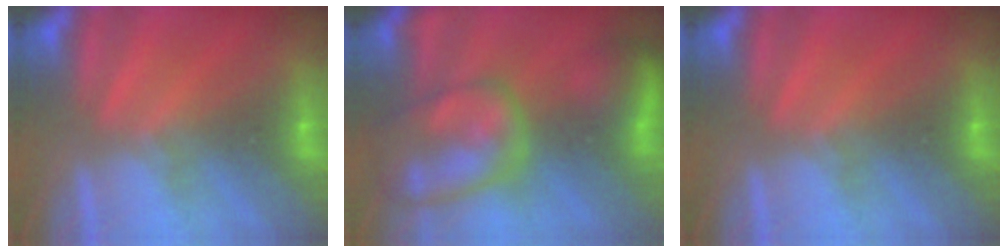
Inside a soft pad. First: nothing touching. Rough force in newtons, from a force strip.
{"total": 6.7}
{"total": 0.0}